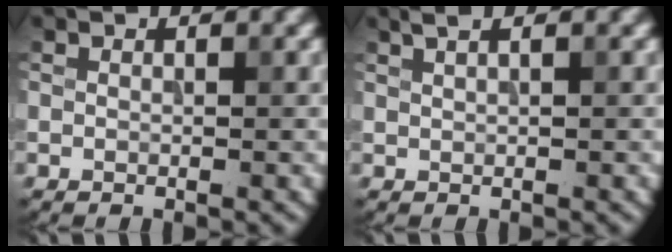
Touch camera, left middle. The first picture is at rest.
{"total": 2.5, "force": [1.5, 1.1, 1.7], "torque": [-0.013, 0.006, 0.001]}